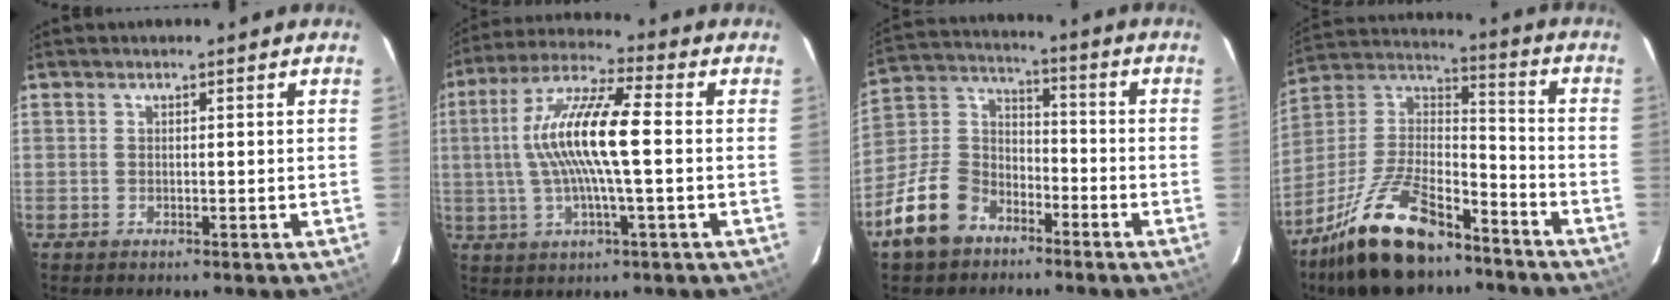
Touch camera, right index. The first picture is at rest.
{"total": 14.1, "force": [0.3, 1.9, 14.0], "torque": [-0.271, 0.013, -0.001]}
{"total": 14.5, "force": [-8.7, 9.7, 6.3], "torque": [-0.156, 0.039, -0.150]}
{"total": 21.1, "force": [-14.5, 8.5, 12.8], "torque": [-0.260, 0.003, -0.252]}